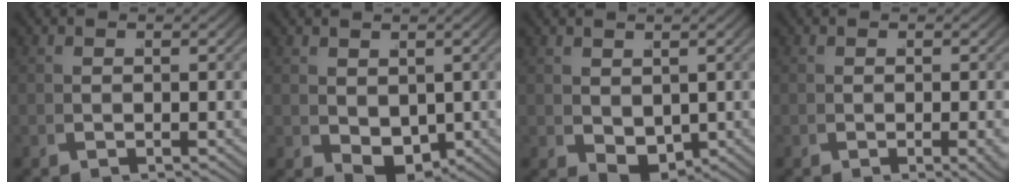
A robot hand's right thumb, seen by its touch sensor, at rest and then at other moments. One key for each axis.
{"total": 3.6, "fx": 0.2, "fy": 2.5, "fz": 2.7, "tx": -0.054, "ty": -0.026, "tz": 0.026}
{"total": 3.1, "fx": 0.4, "fy": 2.1, "fz": 2.2, "tx": -0.043, "ty": -0.022, "tz": 0.029}
{"total": 1.6, "fx": -0.3, "fy": 0.4, "fz": 1.6, "tx": -0.024, "ty": -0.001, "tz": -0.003}